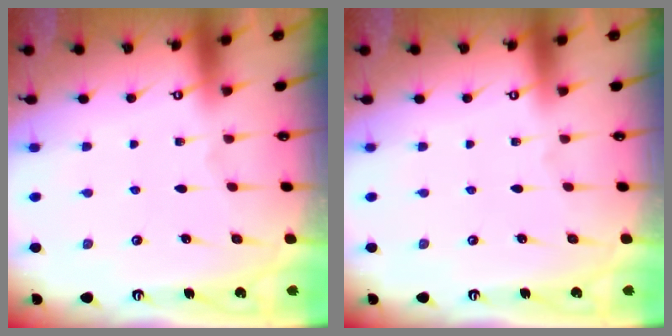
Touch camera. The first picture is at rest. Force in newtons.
{"total": 0.0}